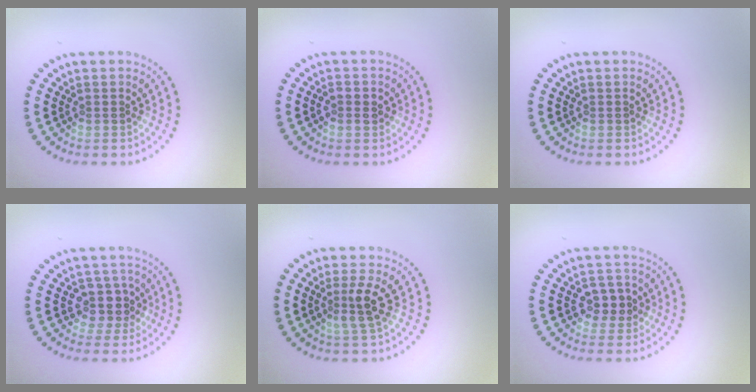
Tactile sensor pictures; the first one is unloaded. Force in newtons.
{"total": 1.5, "press": 1.4, "slide": 0.4}
{"total": 0.0}
{"total": 2.8, "press": 2.4, "slide": 1.5}
{"total": 2.7, "press": 2.4, "slide": 1.3}
{"total": 2.8, "press": 2.7, "slide": 0.7}